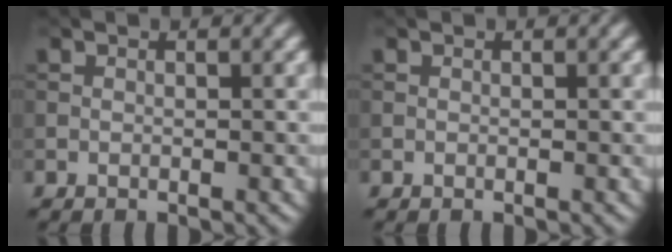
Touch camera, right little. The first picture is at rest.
{"total": 0.0}